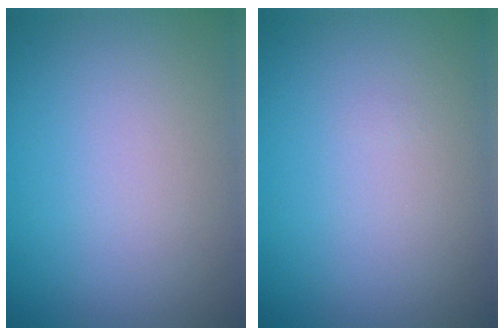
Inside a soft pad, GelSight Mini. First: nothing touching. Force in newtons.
{"total": 0.0}